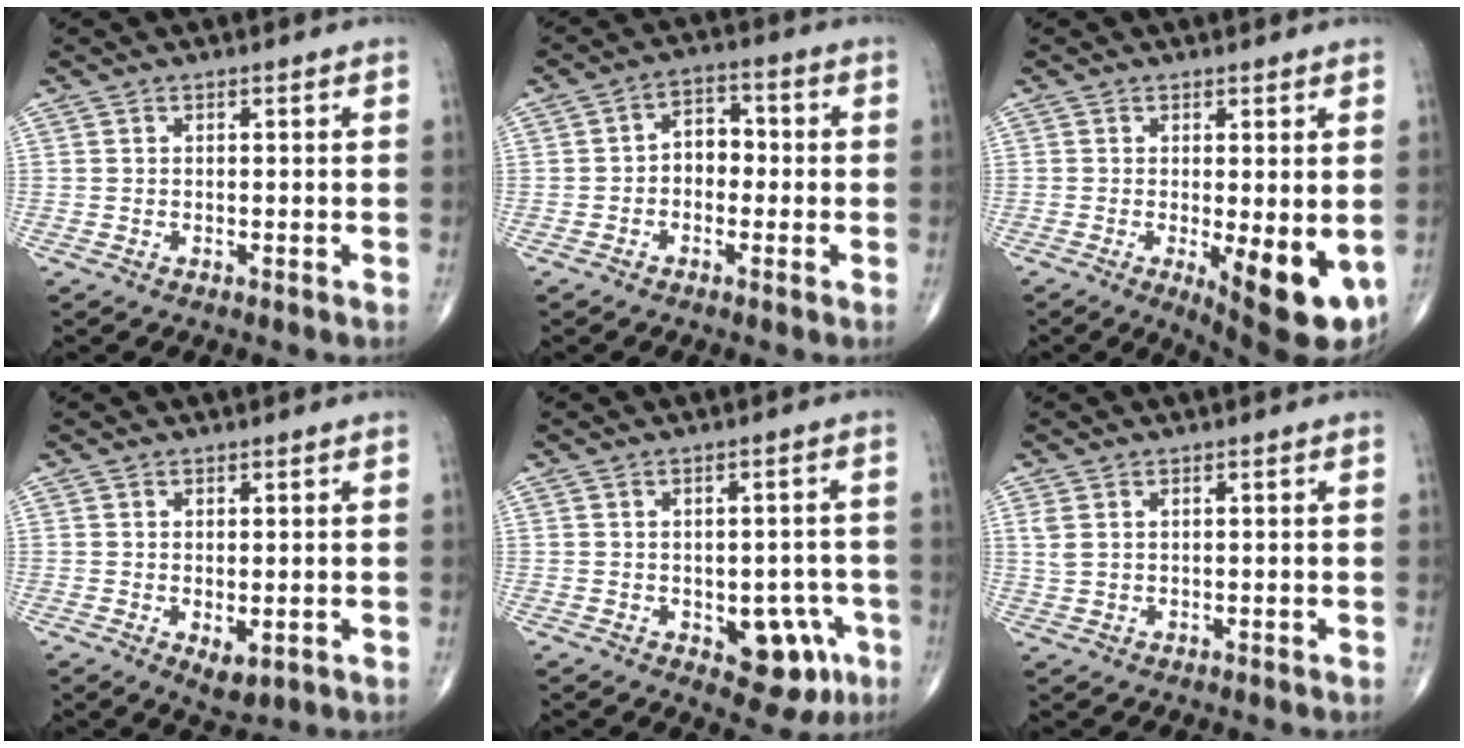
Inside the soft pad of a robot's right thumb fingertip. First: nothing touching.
{"total": 5.5, "force": [-0.6, 4.0, 3.7], "torque": [-0.034, 0.023, -0.022]}
{"total": 11.1, "force": [-2.8, 3.5, 10.1], "torque": [-0.127, -0.022, -0.029]}
{"total": 3.4, "force": [-0.7, 1.7, 2.9], "torque": [-0.037, -0.010, -0.001]}
{"total": 9.3, "force": [-3.3, 5.4, 6.9], "torque": [-0.042, 0.014, -0.032]}
{"total": 2.4, "force": [1.0, 1.4, 1.7], "torque": [-0.046, 0.007, 0.027]}